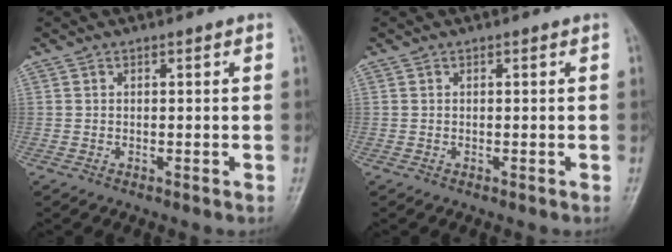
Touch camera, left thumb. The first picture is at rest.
{"total": 0.0}